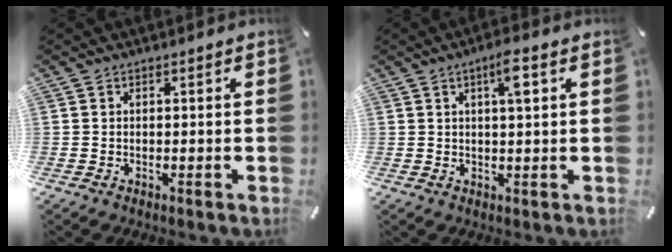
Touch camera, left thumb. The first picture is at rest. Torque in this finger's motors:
{"motor_torque": [0.08, 0.08, 0.64, -0.09, 0.05]}